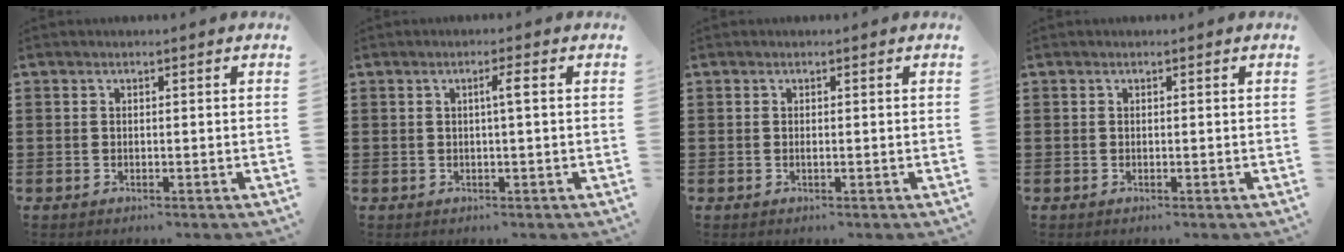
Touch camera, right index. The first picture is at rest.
{"total": 2.1, "force": [0.2, -0.1, 2.0], "torque": [-0.037, 0.000, 0.000]}
{"total": 0.0}
{"total": 0.0}